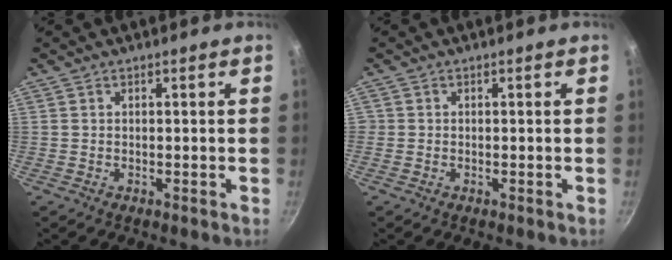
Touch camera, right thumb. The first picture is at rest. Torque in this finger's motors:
{"motor_torque": [0.21, 0.11, 0.06, 0.38, 0.04]}